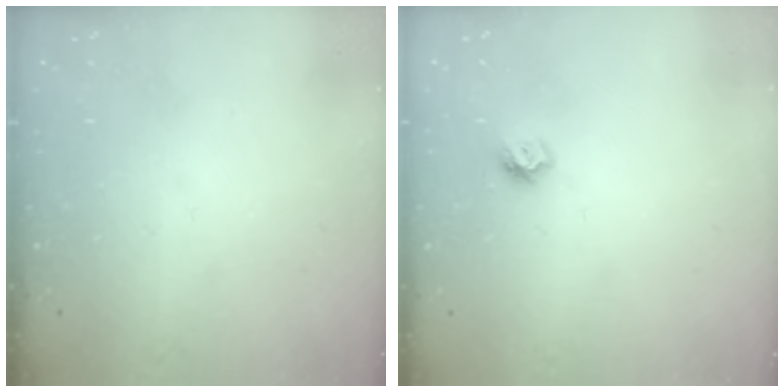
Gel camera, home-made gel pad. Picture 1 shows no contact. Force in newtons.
{"total": 7.0, "press": 7.0, "slide": 0.7}